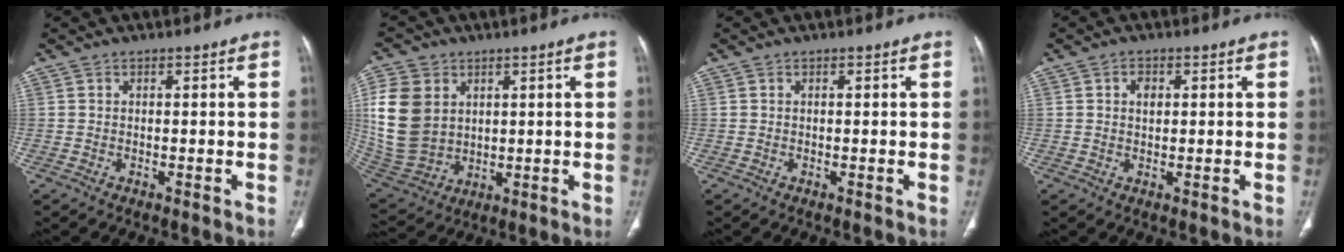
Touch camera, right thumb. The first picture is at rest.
{"total": 15.5, "force": [3.5, 12.0, 9.2], "torque": [-0.182, -0.010, 0.085]}
{"total": 0.0}
{"total": 2.5, "force": [0.7, 1.7, 1.7], "torque": [-0.017, 0.001, 0.011]}